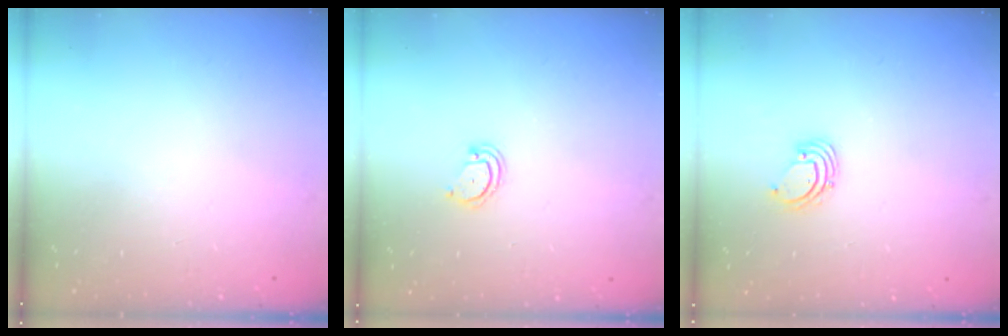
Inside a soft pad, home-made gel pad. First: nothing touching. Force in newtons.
{"total": 2.5, "press": 2.5, "slide": 0.2}
{"total": 1.6, "press": 1.6, "slide": 0.1}